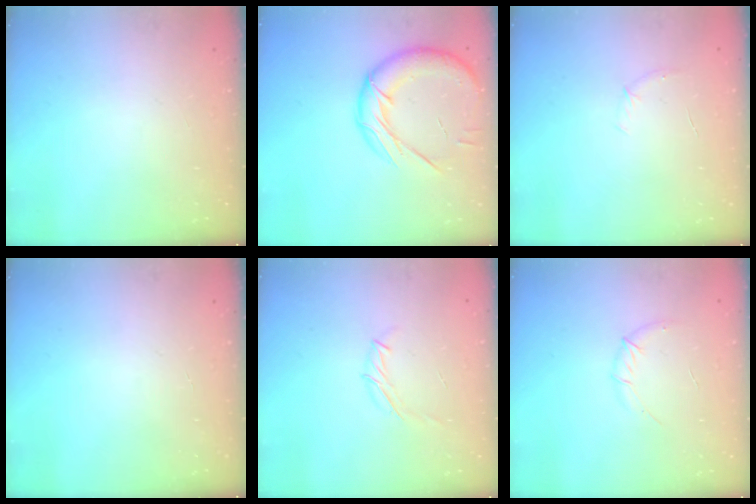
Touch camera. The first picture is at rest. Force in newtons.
{"total": 18.4, "press": 18.2, "slide": 2.8}
{"total": 3.8, "press": 3.6, "slide": 1.2}
{"total": 0.0}
{"total": 6.0, "press": 5.9, "slide": 1.1}
{"total": 5.7, "press": 5.5, "slide": 1.6}